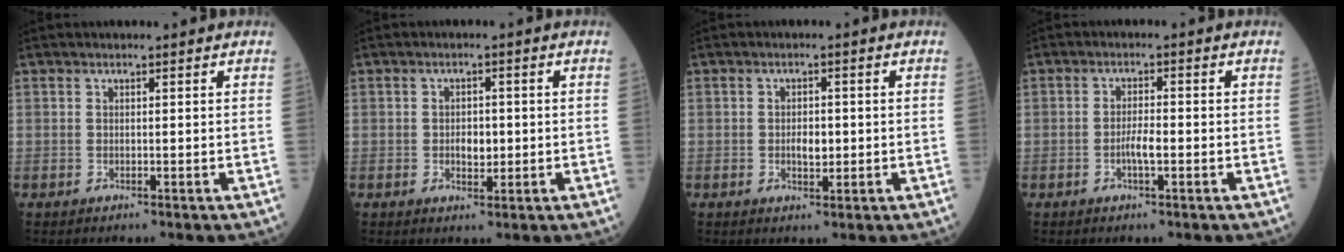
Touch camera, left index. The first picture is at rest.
{"total": 2.7, "force": [-0.5, 1.6, 2.2], "torque": [-0.034, -0.002, -0.006]}
{"total": 2.5, "force": [-0.5, 1.3, 2.1], "torque": [-0.036, -0.002, -0.007]}
{"total": 2.6, "force": [-1.1, 0.4, 2.4], "torque": [-0.045, -0.001, -0.022]}